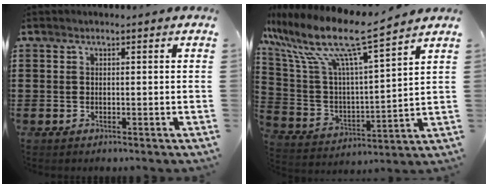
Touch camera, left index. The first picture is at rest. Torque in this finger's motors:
{"motor_torque": [2.14, 0.00, 0.38, 0.21]}